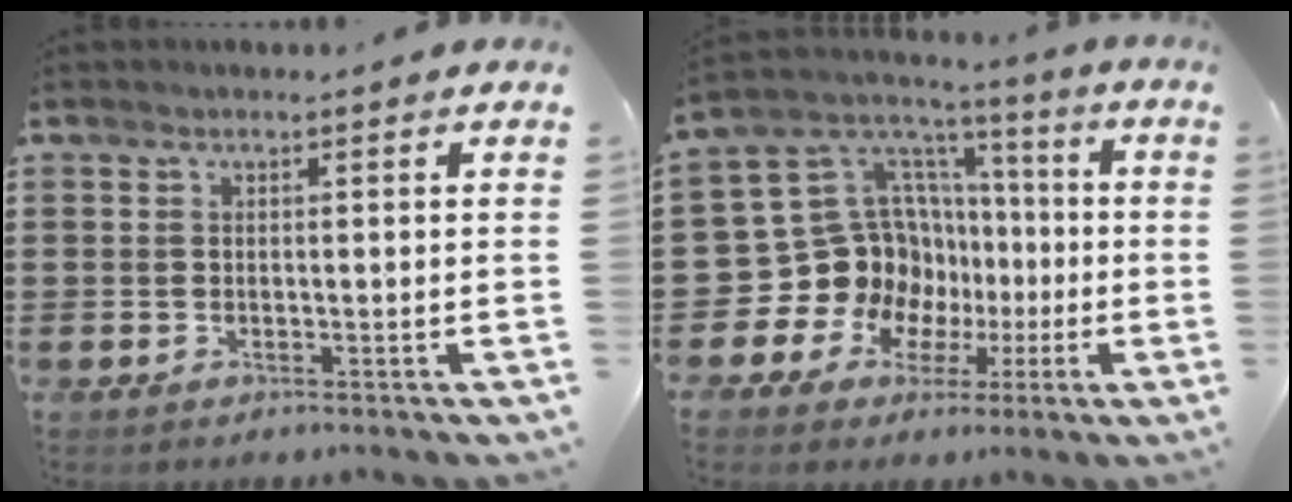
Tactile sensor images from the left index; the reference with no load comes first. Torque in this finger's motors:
{"motor_torque": [1.48, 0.66, 0.40, 0.06]}